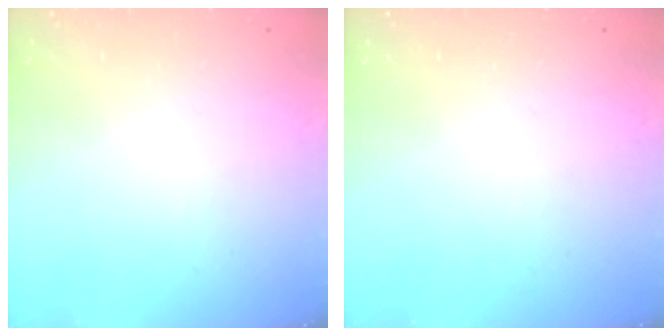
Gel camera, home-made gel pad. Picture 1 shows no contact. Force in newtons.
{"total": 0.0}